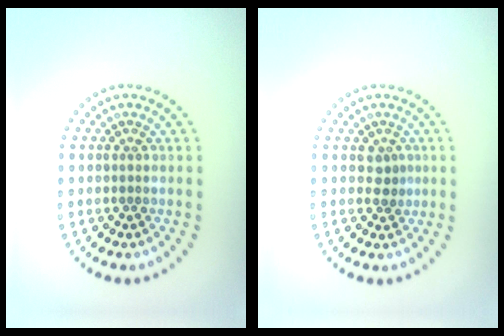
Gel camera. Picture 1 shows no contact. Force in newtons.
{"total": 1.1, "press": 0.9, "slide": 0.6}